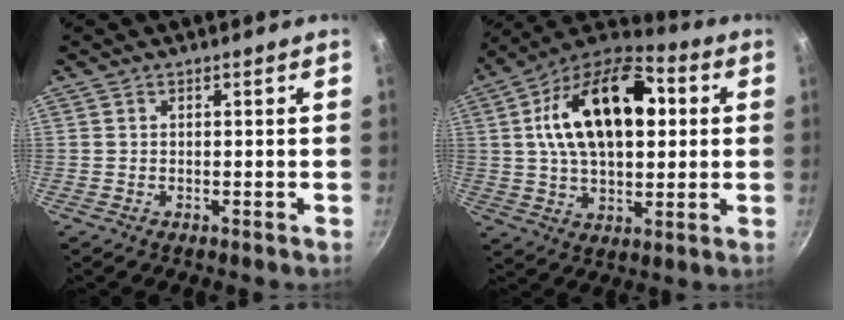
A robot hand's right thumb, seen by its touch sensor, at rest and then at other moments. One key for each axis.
{"total": 22.5, "fx": 4.4, "fy": 13.2, "fz": 17.7, "tx": -0.281, "ty": 0.018, "tz": 0.055}